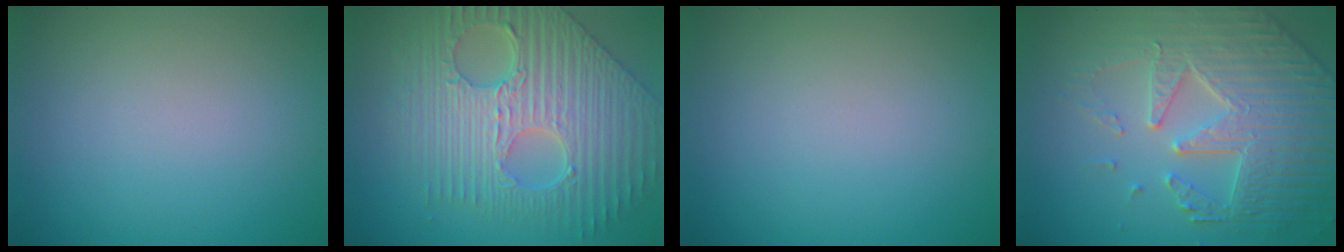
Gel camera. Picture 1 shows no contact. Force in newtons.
{"total": 9.6, "press": 6.9, "slide": 6.7}
{"total": 0.0}
{"total": 7.0, "press": 5.7, "slide": 4.2}